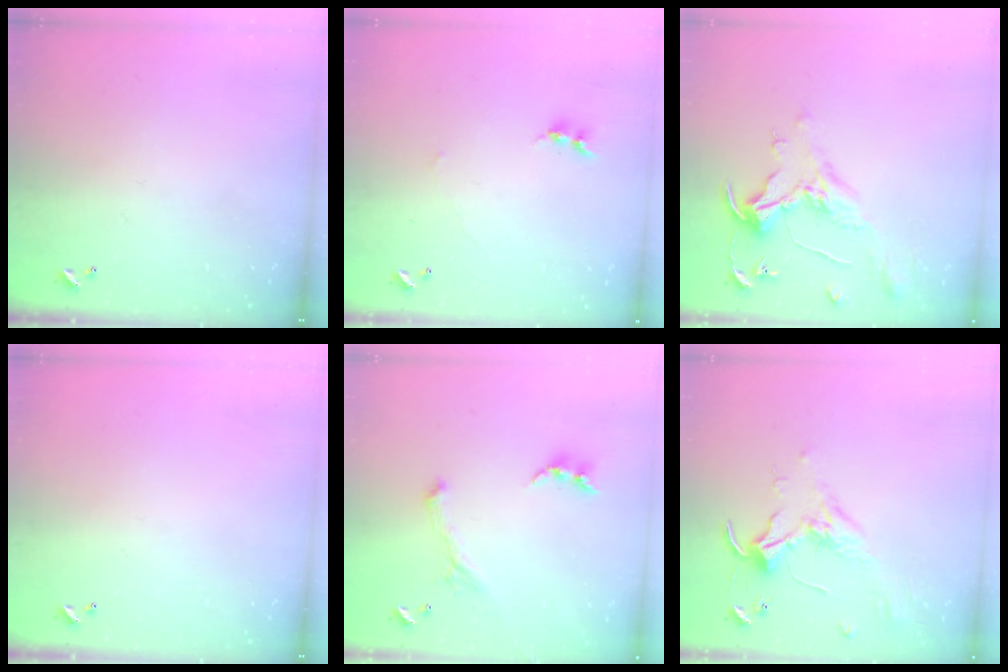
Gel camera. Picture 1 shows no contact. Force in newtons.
{"total": 1.4, "press": 1.3, "slide": 0.4}
{"total": 1.6, "press": 1.4, "slide": 0.7}
{"total": 0.0}
{"total": 1.6, "press": 1.5, "slide": 0.4}
{"total": 1.6, "press": 1.6, "slide": 0.4}